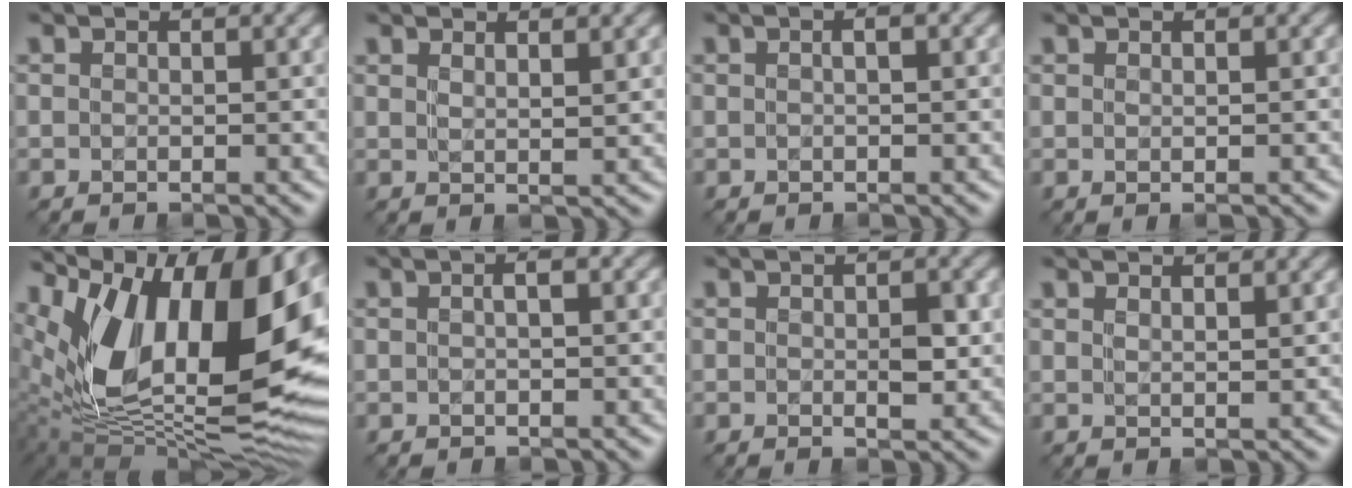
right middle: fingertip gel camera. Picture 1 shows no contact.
{"total": 1.8, "force": [1.3, 0.5, 1.2], "torque": [-0.015, -0.001, 0.019]}
{"total": 1.1, "force": [0.3, 0.3, 1.0], "torque": [-0.015, -0.005, 0.004]}
{"total": 0.7, "force": [0.3, 0.3, 0.6], "torque": [-0.008, 0.003, 0.002]}
{"total": 16.7, "force": [5.3, 9.1, 12.9], "torque": [-0.228, 0.011, 0.087]}
{"total": 1.5, "force": [0.4, 0.4, 1.4], "torque": [-0.016, -0.009, 0.005]}
{"total": 2.1, "force": [0.0, 0.9, 1.9], "torque": [-0.030, -0.004, 0.002]}
{"total": 1.4, "force": [1.0, 0.4, 0.9], "torque": [-0.011, 0.001, 0.015]}